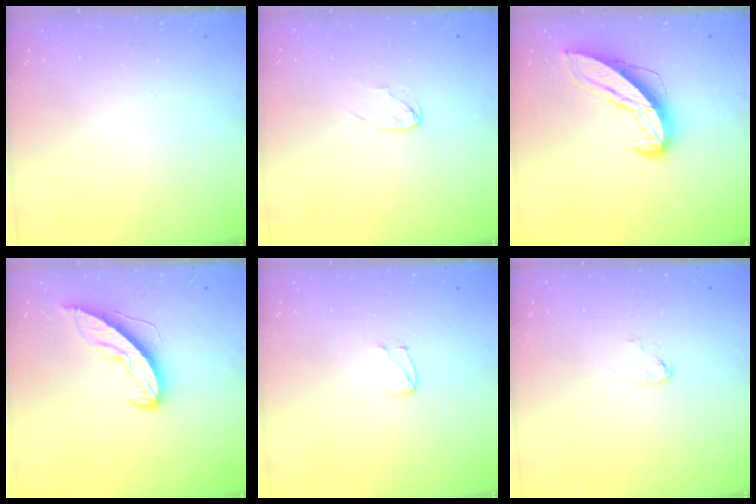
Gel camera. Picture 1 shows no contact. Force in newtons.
{"total": 2.6, "press": 2.6, "slide": 0.2}
{"total": 10.0, "press": 9.9, "slide": 1.0}
{"total": 8.3, "press": 8.3, "slide": 0.5}
{"total": 3.1, "press": 3.1, "slide": 0.3}
{"total": 2.6, "press": 2.6, "slide": 0.1}